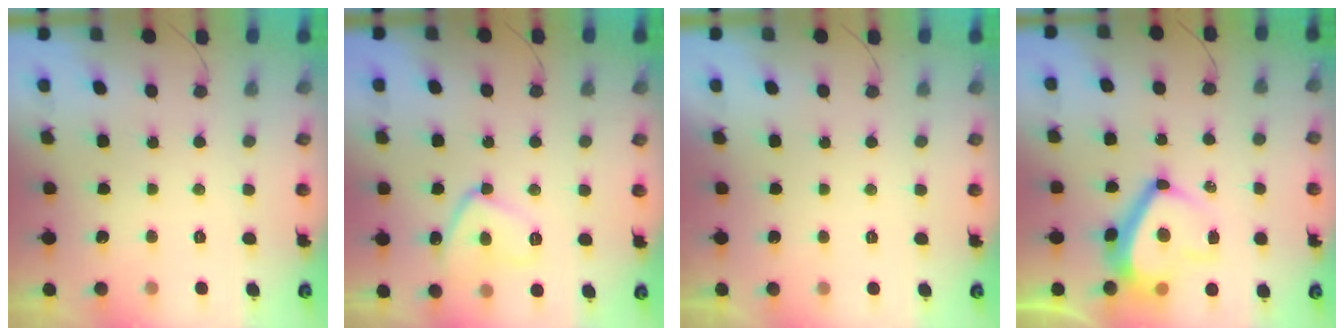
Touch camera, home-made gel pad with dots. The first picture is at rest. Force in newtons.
{"total": 10.8, "press": 10.7, "slide": 1.0}
{"total": 2.3, "press": 2.2, "slide": 0.4}
{"total": 12.7, "press": 12.7, "slide": 1.4}